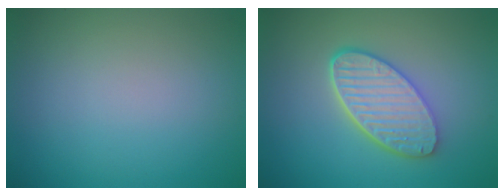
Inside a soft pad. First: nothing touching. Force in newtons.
{"total": 5.6, "press": 4.4, "slide": 3.5}